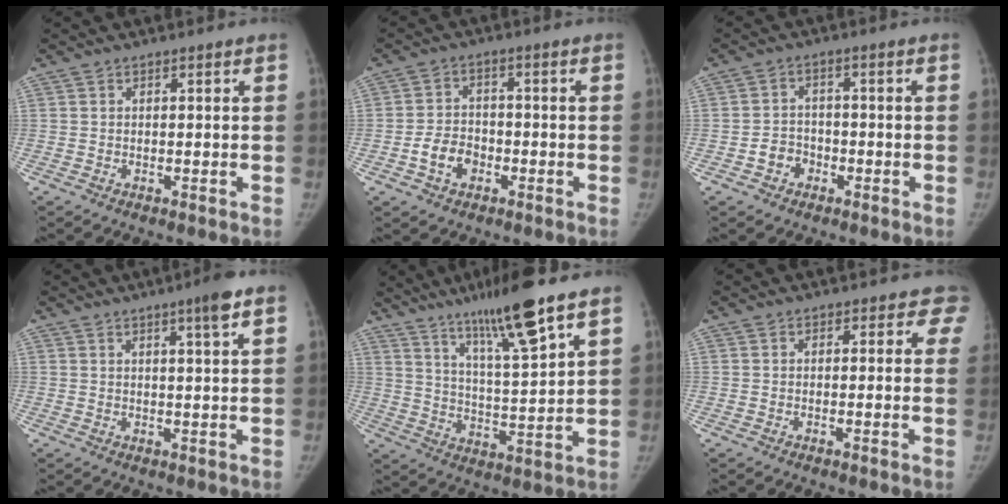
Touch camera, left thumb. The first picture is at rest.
{"total": 5.8, "force": [-2.4, 4.3, 3.1], "torque": [-0.042, 0.023, -0.042]}
{"total": 4.2, "force": [-2.0, 3.5, 1.1], "torque": [0.001, 0.024, -0.035]}
{"total": 4.3, "force": [2.4, -0.2, 3.5], "torque": [-0.051, -0.011, 0.038]}
{"total": 15.2, "force": [10.0, 1.3, 11.4], "torque": [-0.188, -0.050, 0.175]}
{"total": 2.8, "force": [1.7, 1.9, 1.2], "torque": [0.018, -0.004, -0.002]}